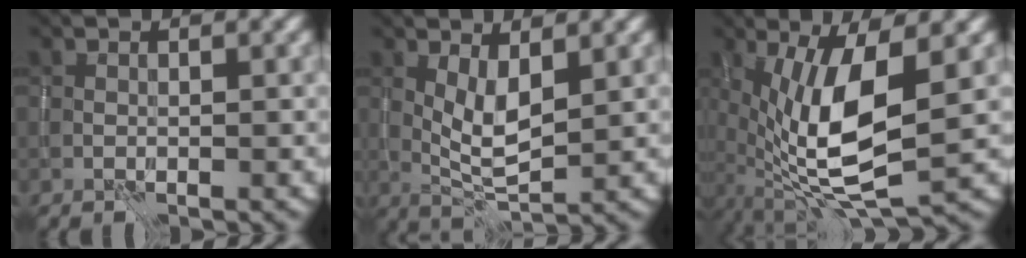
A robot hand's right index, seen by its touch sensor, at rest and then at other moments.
{"total": 3.8, "force": [1.1, 1.3, 3.4], "torque": [-0.067, -0.008, 0.023]}
{"total": 9.7, "force": [0.2, 3.2, 9.1], "torque": [-0.181, -0.013, 0.007]}